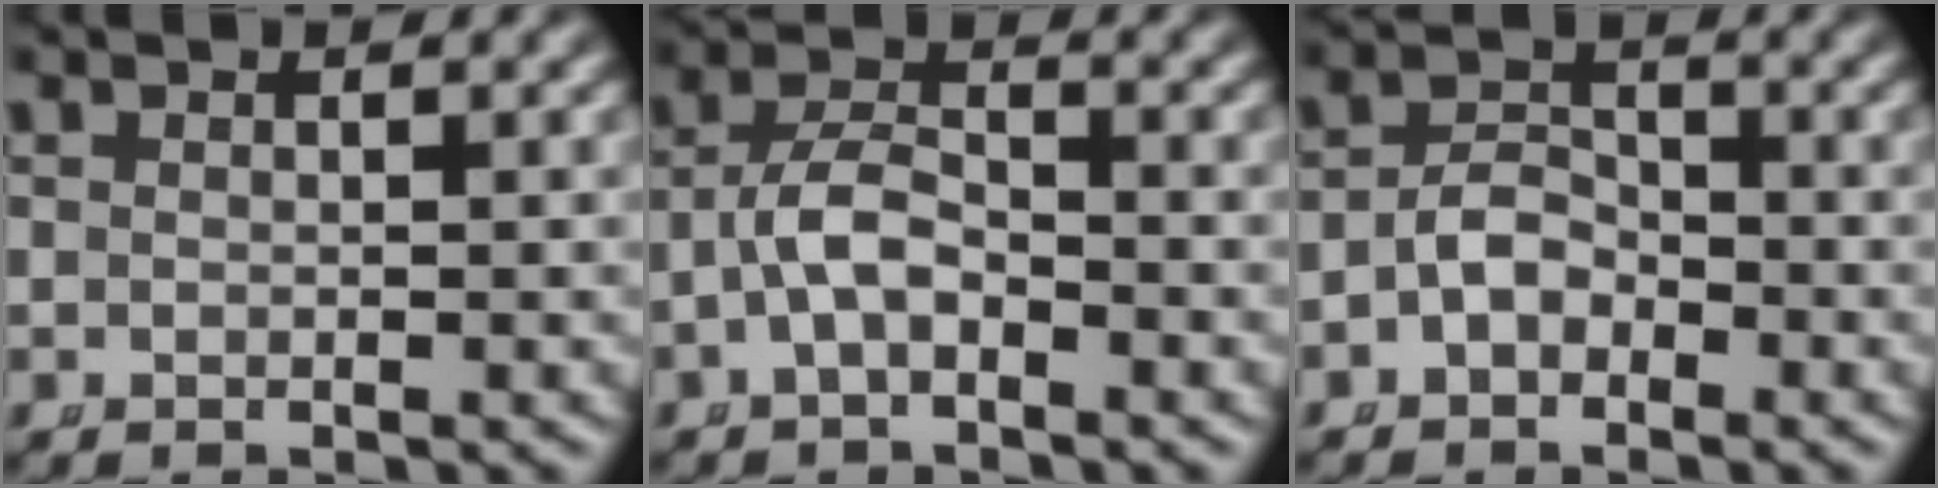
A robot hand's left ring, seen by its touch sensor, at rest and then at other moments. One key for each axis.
{"total": 3.0, "fx": -1.6, "fy": 1.4, "fz": 2.1, "tx": -0.045, "ty": -0.008, "tz": -0.025}
{"total": 3.1, "fx": -1.8, "fy": 2.2, "fz": 1.4, "tx": -0.029, "ty": -0.011, "tz": -0.028}